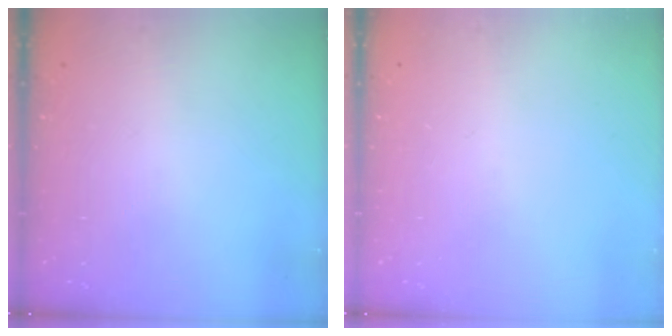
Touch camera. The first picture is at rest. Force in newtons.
{"total": 0.0}